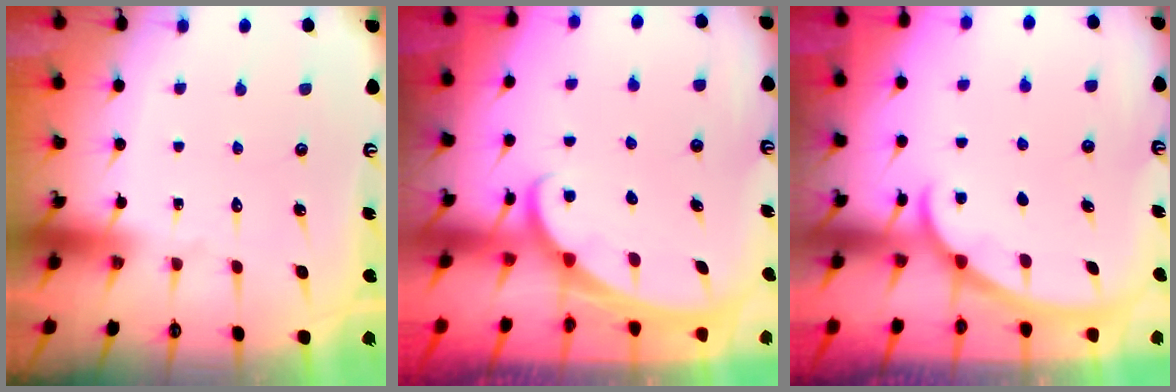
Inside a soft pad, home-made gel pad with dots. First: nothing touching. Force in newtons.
{"total": 1.7, "press": 1.7, "slide": 0.1}
{"total": 1.9, "press": 1.9, "slide": 0.1}